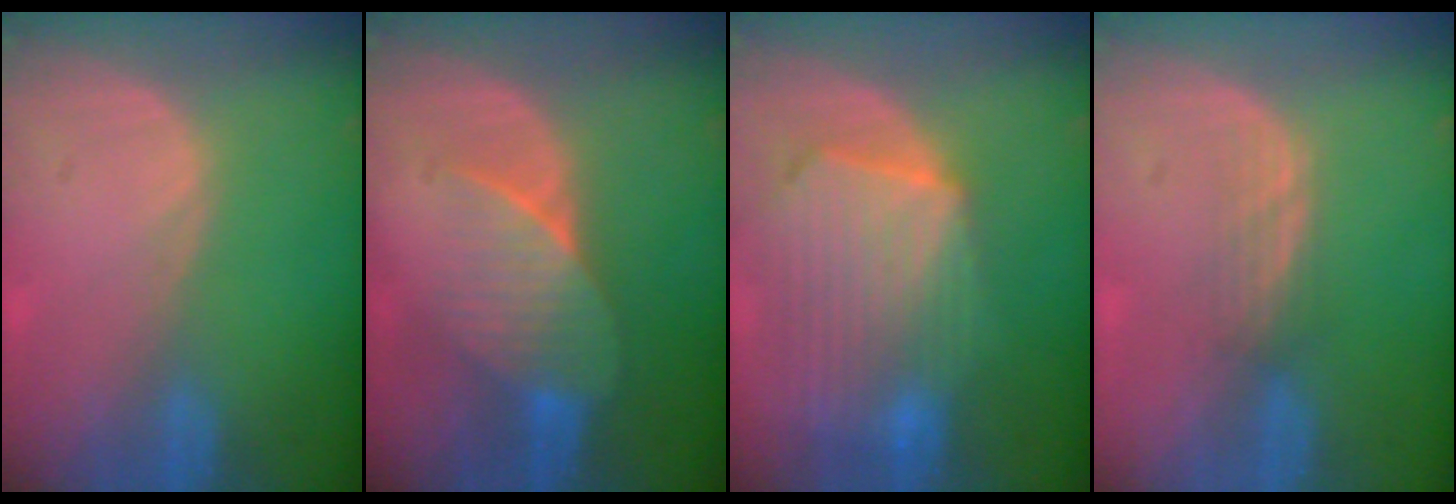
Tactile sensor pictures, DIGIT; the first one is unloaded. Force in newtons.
{"total": 7.1, "press": 6.4, "slide": 3.0}
{"total": 10.8, "press": 9.5, "slide": 5.2}
{"total": 2.2, "press": 2.1, "slide": 0.2}